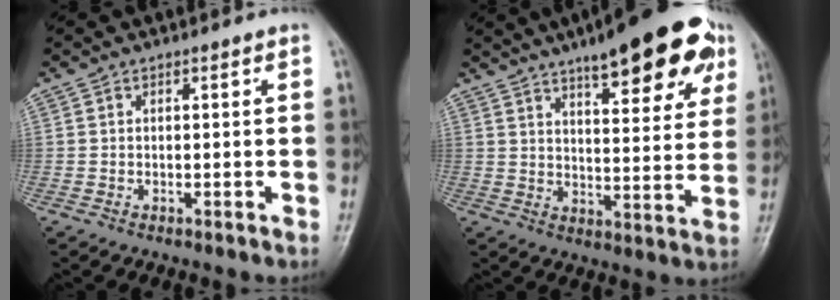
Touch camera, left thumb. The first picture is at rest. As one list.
[{"total": 21.3, "force": [12.8, 6.7, 15.6], "torque": [-0.183, -0.027, 0.173]}]